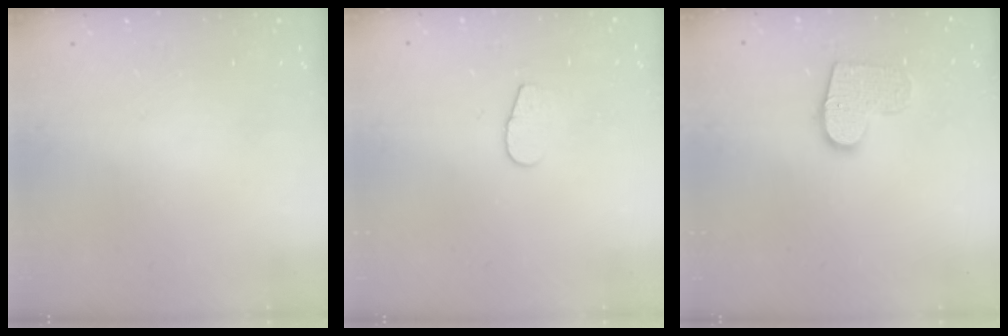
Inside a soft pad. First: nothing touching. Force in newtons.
{"total": 7.3, "press": 7.3, "slide": 0.5}
{"total": 11.3, "press": 11.3, "slide": 0.7}